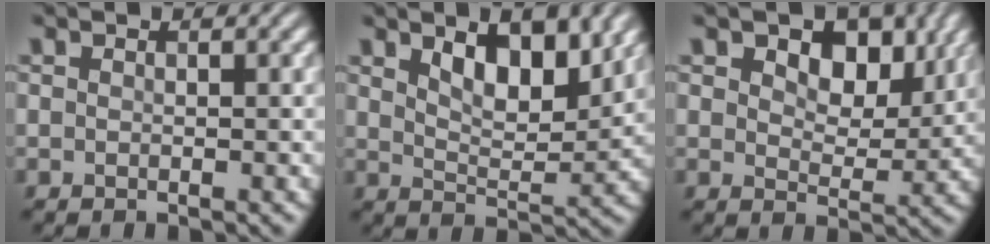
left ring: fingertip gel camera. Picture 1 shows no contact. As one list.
[{"total": 5.6, "force": [3.0, 2.2, 4.2], "torque": [-0.072, -0.007, 0.046]}, {"total": 5.9, "force": [2.7, 3.6, 3.8], "torque": [-0.062, -0.010, 0.032]}]